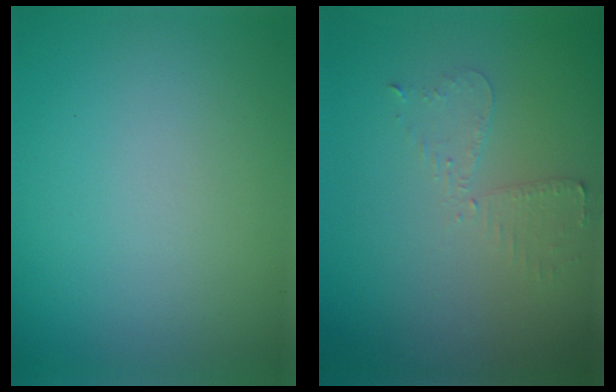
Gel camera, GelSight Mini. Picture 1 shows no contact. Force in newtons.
{"total": 2.2, "press": 2.2, "slide": 0.5}